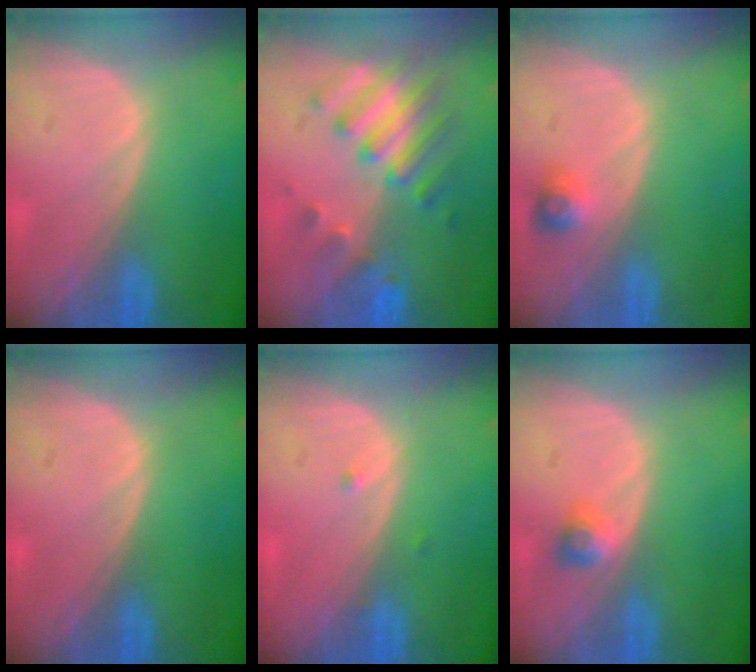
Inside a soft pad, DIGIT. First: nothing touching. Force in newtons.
{"total": 8.2, "press": 7.3, "slide": 3.8}
{"total": 2.5, "press": 2.3, "slide": 1.0}
{"total": 0.0}
{"total": 0.9, "press": 0.7, "slide": 0.5}
{"total": 2.4, "press": 2.1, "slide": 1.2}